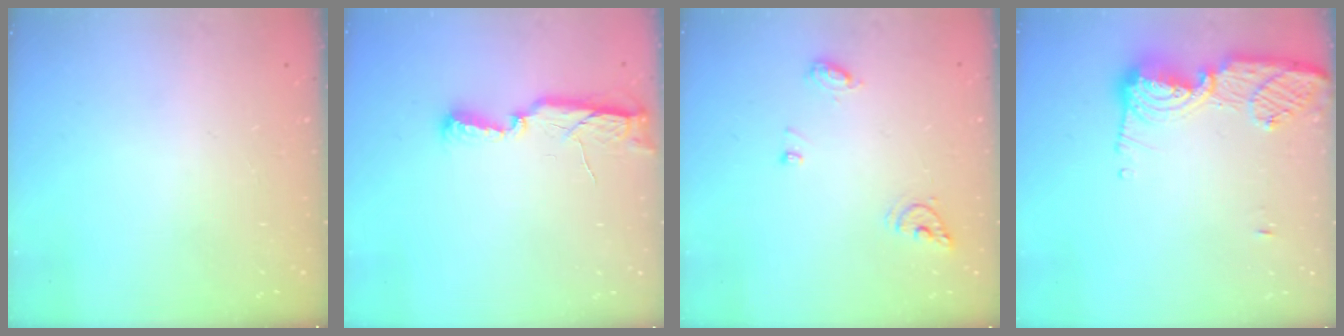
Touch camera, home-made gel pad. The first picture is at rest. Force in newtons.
{"total": 9.0, "press": 7.8, "slide": 4.5}
{"total": 7.4, "press": 7.3, "slide": 0.9}
{"total": 12.0, "press": 12.0, "slide": 1.1}